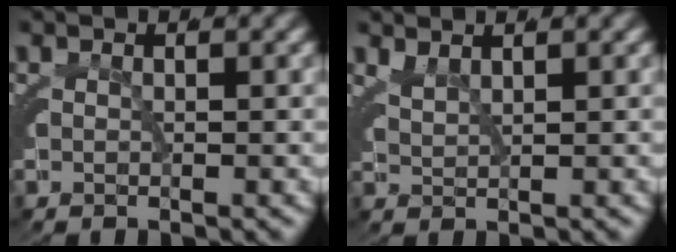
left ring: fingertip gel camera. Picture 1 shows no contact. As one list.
[{"total": 1.5, "force": [1.4, -0.4, 0.4], "torque": [-0.006, -0.003, 0.034]}]